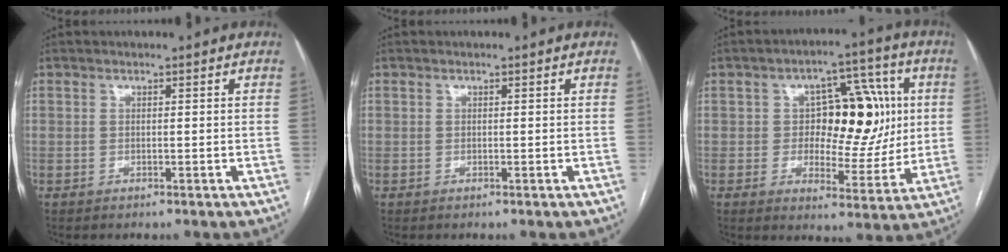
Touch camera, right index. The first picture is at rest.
{"total": 0.0}
{"total": 13.0, "force": [1.8, 7.0, 10.8], "torque": [-0.130, 0.032, 0.033]}